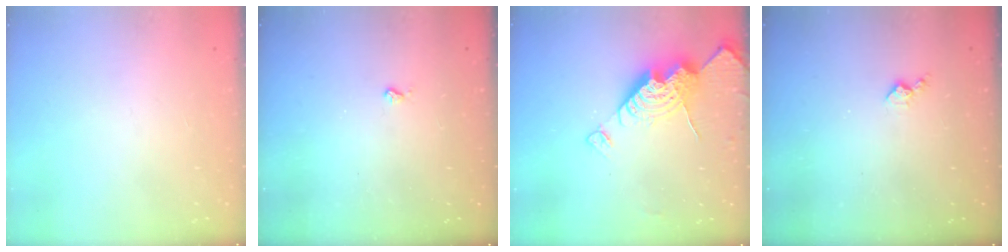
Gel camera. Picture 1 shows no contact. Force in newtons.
{"total": 2.1, "press": 2.1, "slide": 0.5}
{"total": 14.8, "press": 14.8, "slide": 1.3}
{"total": 4.0, "press": 3.9, "slide": 0.7}